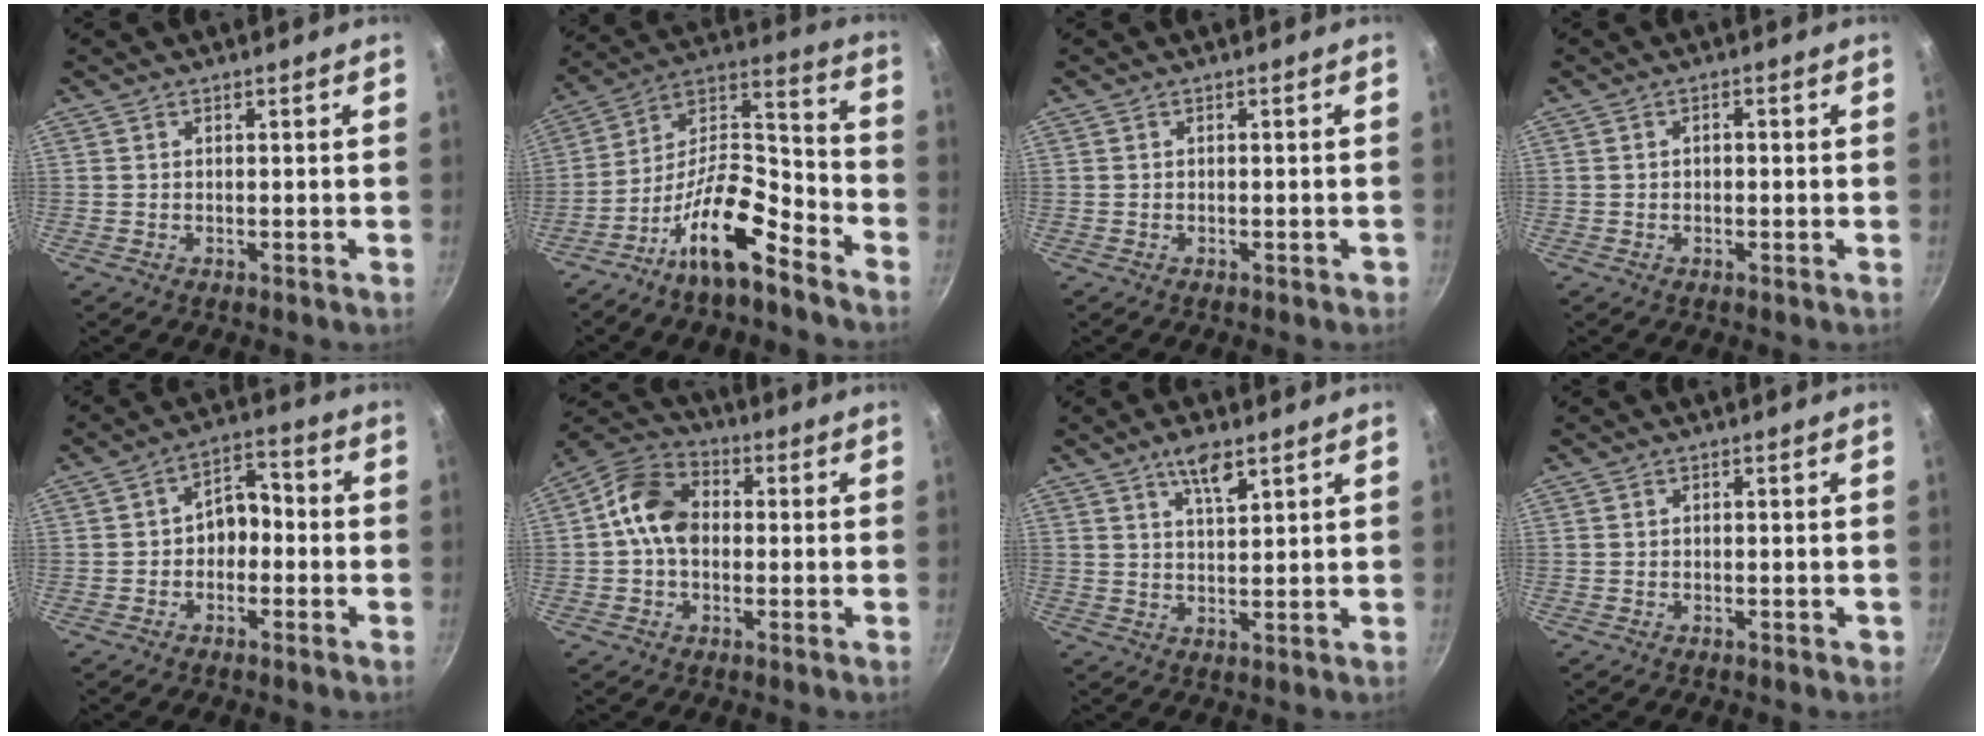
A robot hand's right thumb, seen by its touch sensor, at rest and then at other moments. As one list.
[{"total": 16.2, "force": [-10.4, 5.4, 11.1], "torque": [-0.182, 0.093, -0.196]}, {"total": 0.7, "force": [-0.4, 0.3, 0.4], "torque": [0.001, 0.010, -0.002]}, {"total": 1.4, "force": [-0.2, 0.9, 1.0], "torque": [-0.017, 0.008, -0.005]}, {"total": 6.7, "force": [-1.0, 4.9, 4.5], "torque": [-0.022, 0.032, -0.027]}, {"total": 10.2, "force": [0.1, 7.6, 6.8], "torque": [-0.095, 0.026, -0.018]}, {"total": 5.6, "force": [3.4, 1.8, 4.1], "torque": [-0.068, -0.016, 0.060]}, {"total": 0.6, "force": [-0.3, 0.3, 0.4], "torque": [0.000, 0.002, -0.004]}]